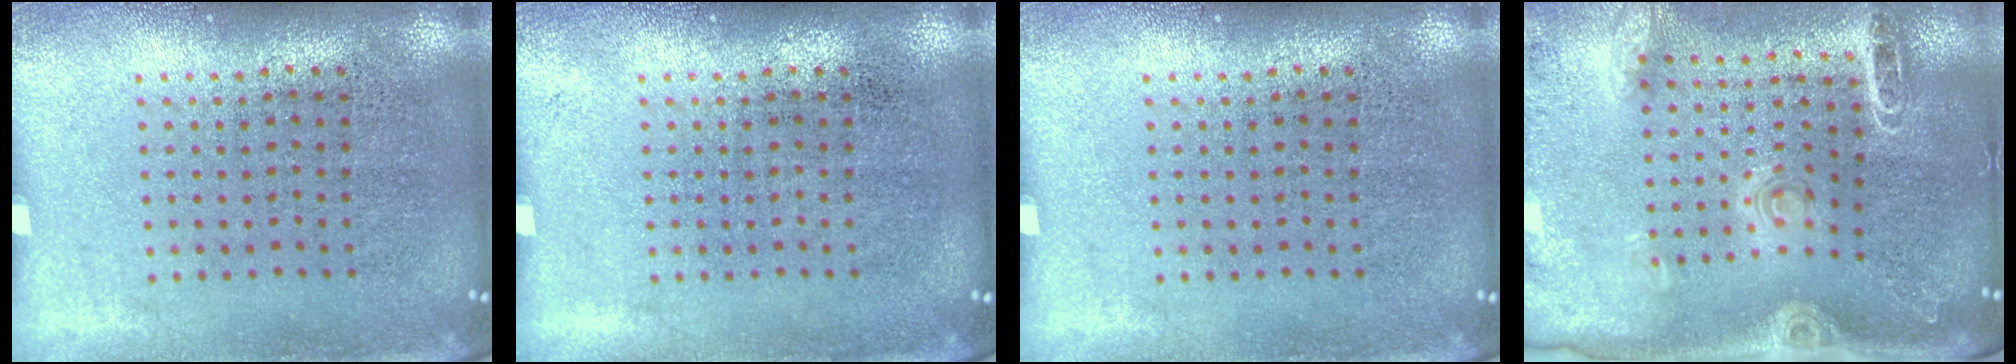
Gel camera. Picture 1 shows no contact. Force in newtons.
{"total": 0.0}
{"total": 0.0}
{"total": 2.0, "press": 1.8, "slide": 0.7}